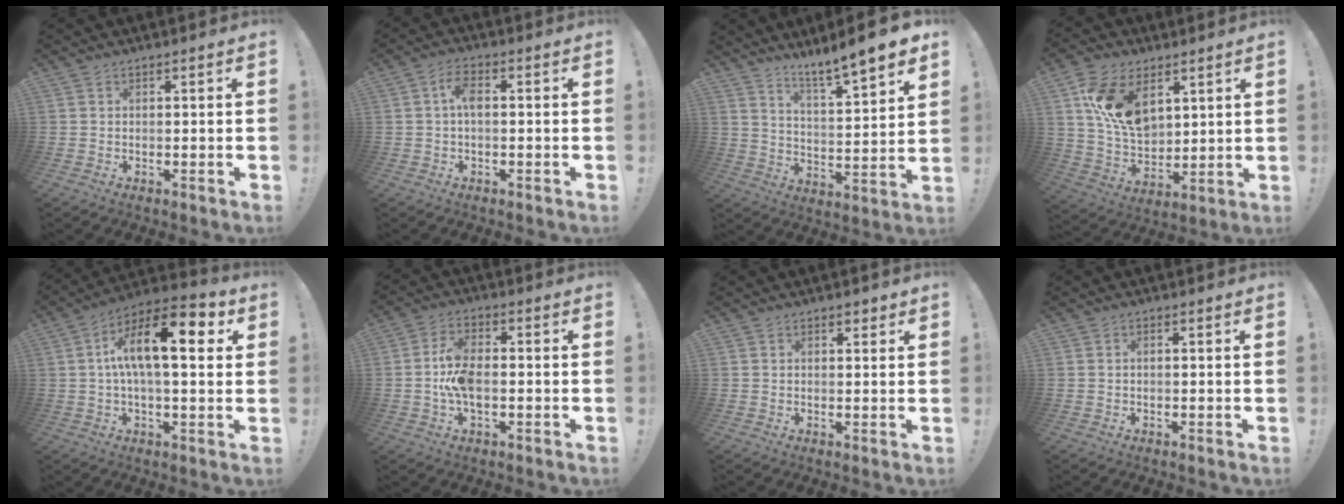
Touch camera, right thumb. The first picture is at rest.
{"total": 4.8, "force": [0.3, 2.2, 4.3], "torque": [-0.091, 0.012, 0.004]}
{"total": 9.8, "force": [8.3, -0.3, 5.1], "torque": [-0.090, -0.075, 0.135]}
{"total": 16.2, "force": [6.9, 10.3, 10.4], "torque": [-0.195, -0.029, 0.132]}
{"total": 16.8, "force": [4.1, 6.3, 15.1], "torque": [-0.245, -0.005, 0.055]}
{"total": 8.7, "force": [-1.4, 4.6, 7.3], "torque": [-0.141, 0.006, -0.024]}
{"total": 1.4, "force": [0.9, 0.9, 0.5], "torque": [0.001, -0.004, 0.014]}
{"total": 0.6, "force": [-0.3, 0.0, 0.5], "torque": [-0.011, 0.000, -0.005]}